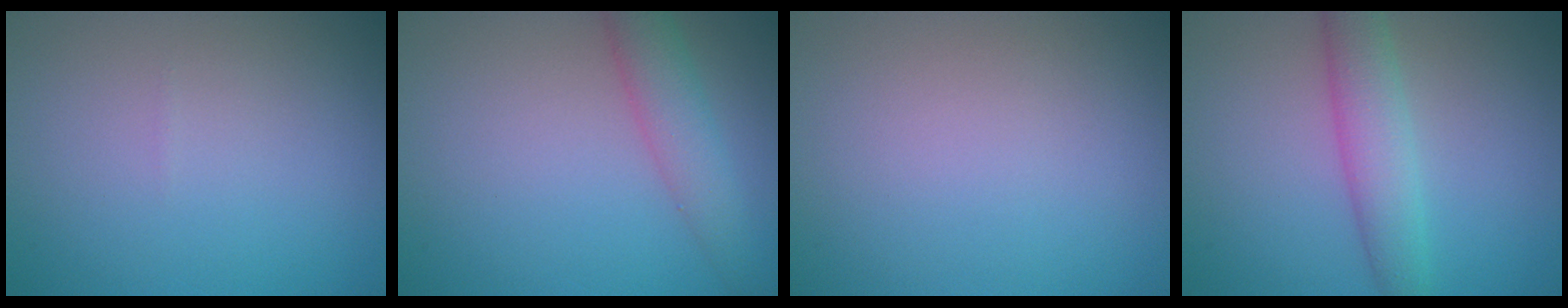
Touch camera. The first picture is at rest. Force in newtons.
{"total": 3.5, "press": 3.5, "slide": 0.1}
{"total": 0.0}
{"total": 3.9, "press": 3.9, "slide": 0.1}